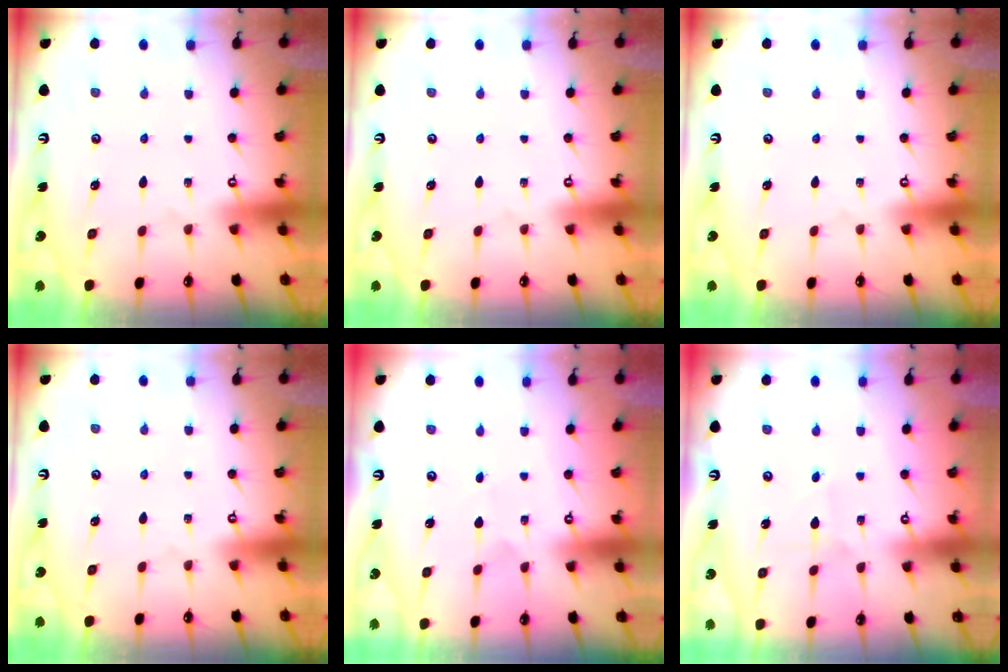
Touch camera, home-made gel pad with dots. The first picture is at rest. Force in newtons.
{"total": 0.0}
{"total": 0.0}
{"total": 0.0}
{"total": 0.0}
{"total": 3.2, "press": 3.1, "slide": 0.3}